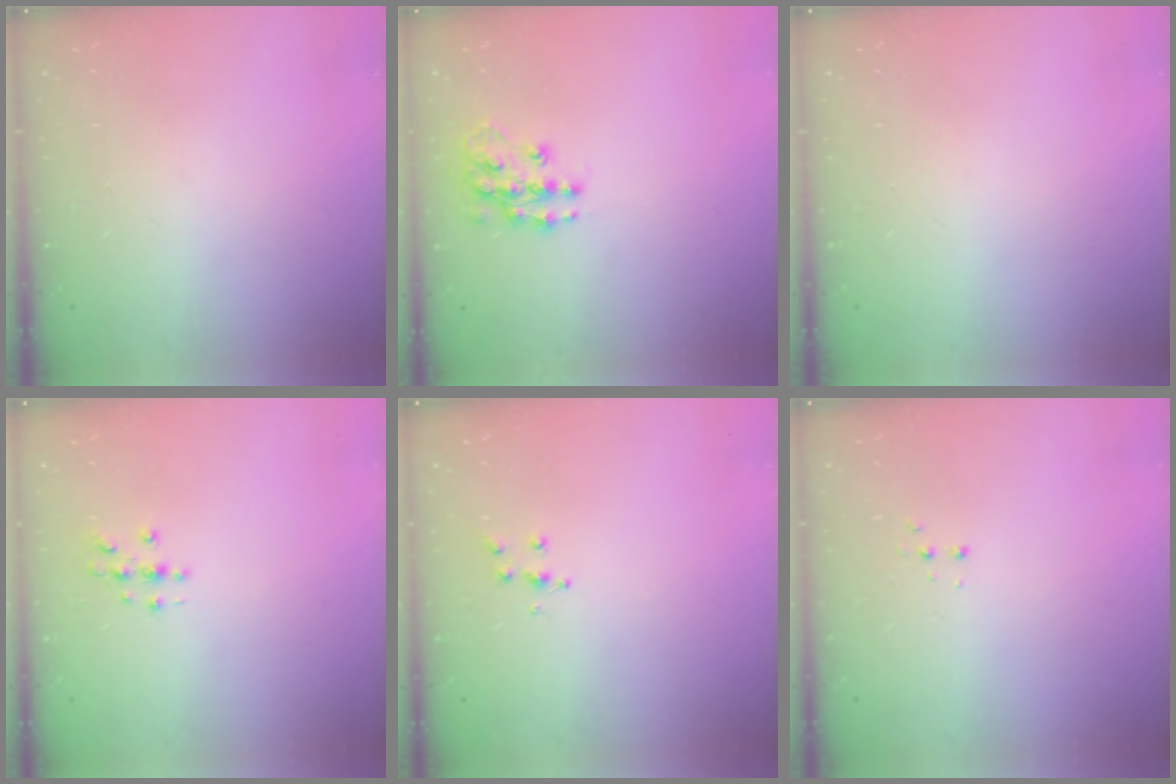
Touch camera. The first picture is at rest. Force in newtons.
{"total": 11.8, "press": 11.7, "slide": 0.6}
{"total": 0.0}
{"total": 3.0, "press": 3.0, "slide": 0.3}
{"total": 6.1, "press": 6.1, "slide": 0.5}
{"total": 2.7, "press": 2.7, "slide": 0.5}